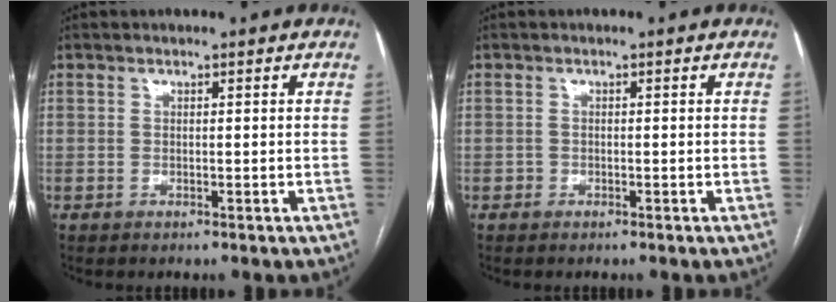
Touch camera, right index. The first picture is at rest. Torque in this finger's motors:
{"motor_torque": [-0.02, 0.09, -0.46, -0.12]}